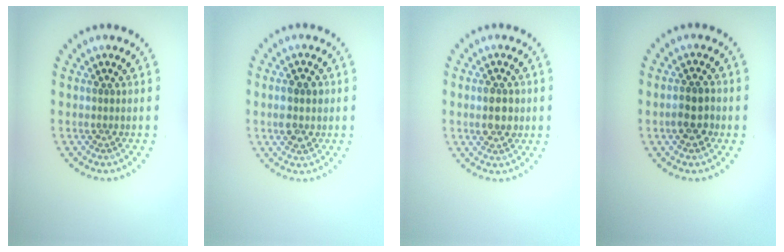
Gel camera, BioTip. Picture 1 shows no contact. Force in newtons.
{"total": 2.9, "press": 2.9, "slide": 0.1}
{"total": 2.9, "press": 2.9, "slide": 0.1}
{"total": 2.4, "press": 2.3, "slide": 0.6}